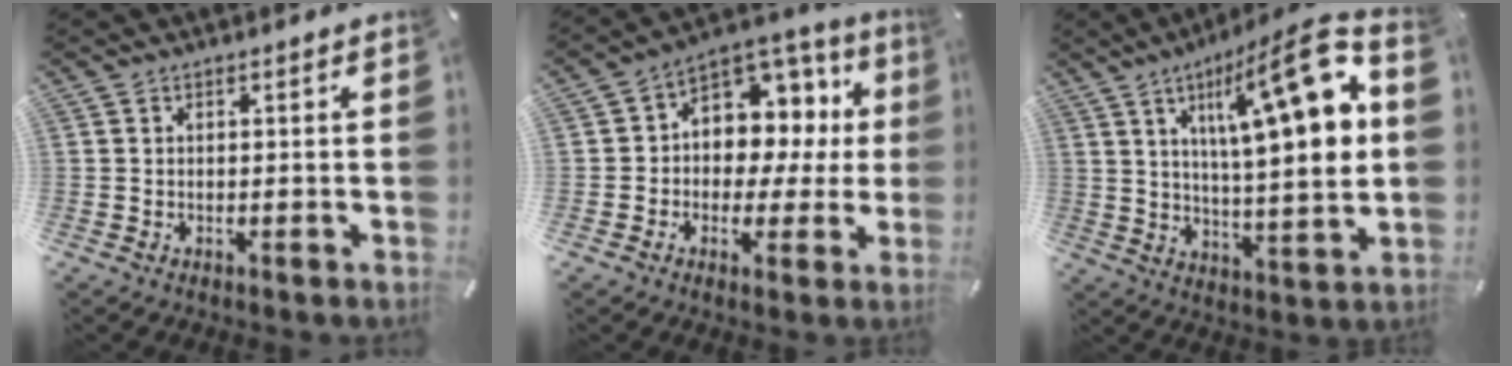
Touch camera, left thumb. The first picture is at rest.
{"total": 9.8, "force": [1.9, 8.5, 4.5], "torque": [-0.065, -0.027, 0.040]}
{"total": 22.3, "force": [7.6, 5.3, 20.3], "torque": [-0.306, -0.046, 0.101]}